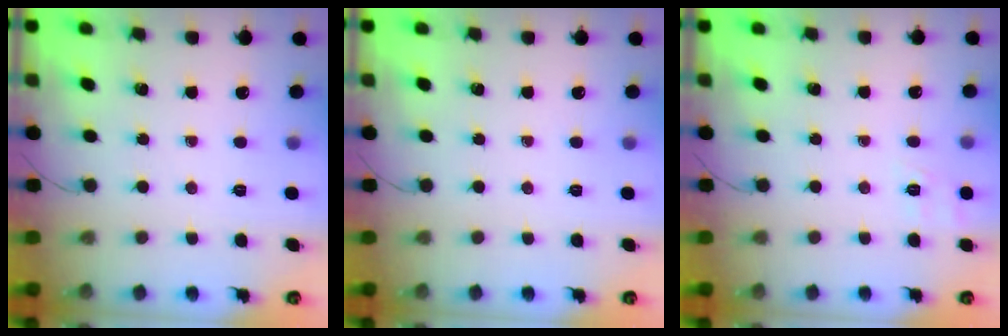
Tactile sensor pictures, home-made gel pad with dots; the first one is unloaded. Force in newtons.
{"total": 0.0}
{"total": 2.0, "press": 1.1, "slide": 1.7}